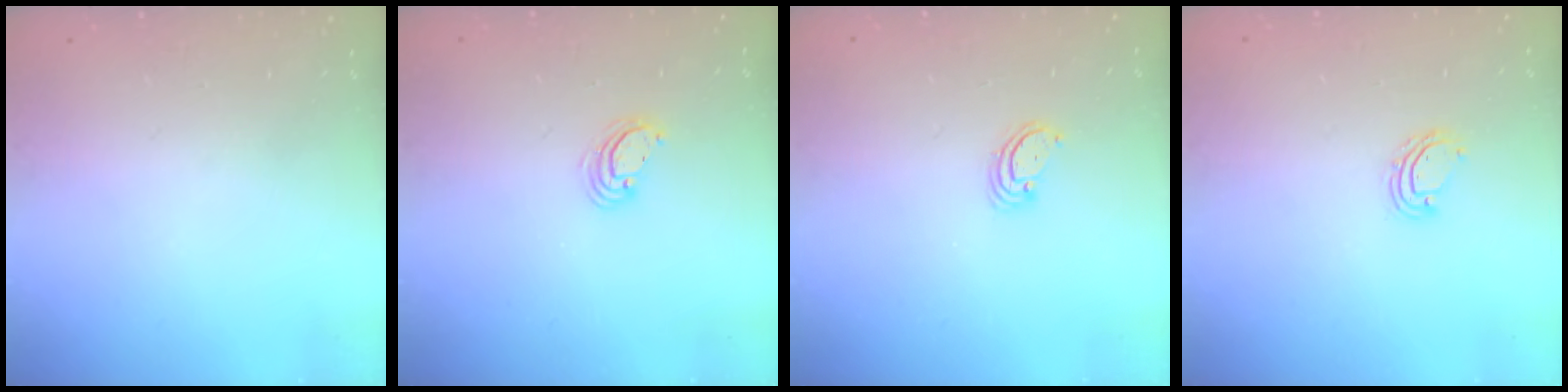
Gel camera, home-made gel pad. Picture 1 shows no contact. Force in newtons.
{"total": 4.1, "press": 4.1, "slide": 0.2}
{"total": 3.0, "press": 3.0, "slide": 0.3}
{"total": 5.2, "press": 5.2, "slide": 0.4}